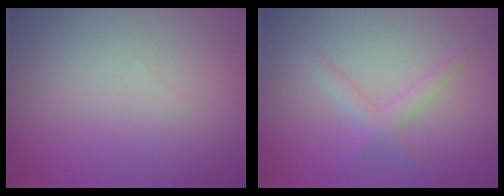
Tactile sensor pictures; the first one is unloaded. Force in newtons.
{"total": 1.7, "press": 1.7, "slide": 0.1}